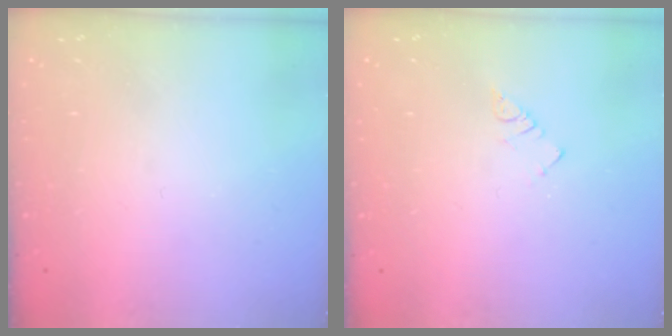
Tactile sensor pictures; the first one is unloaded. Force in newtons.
{"total": 2.3, "press": 2.3, "slide": 0.4}